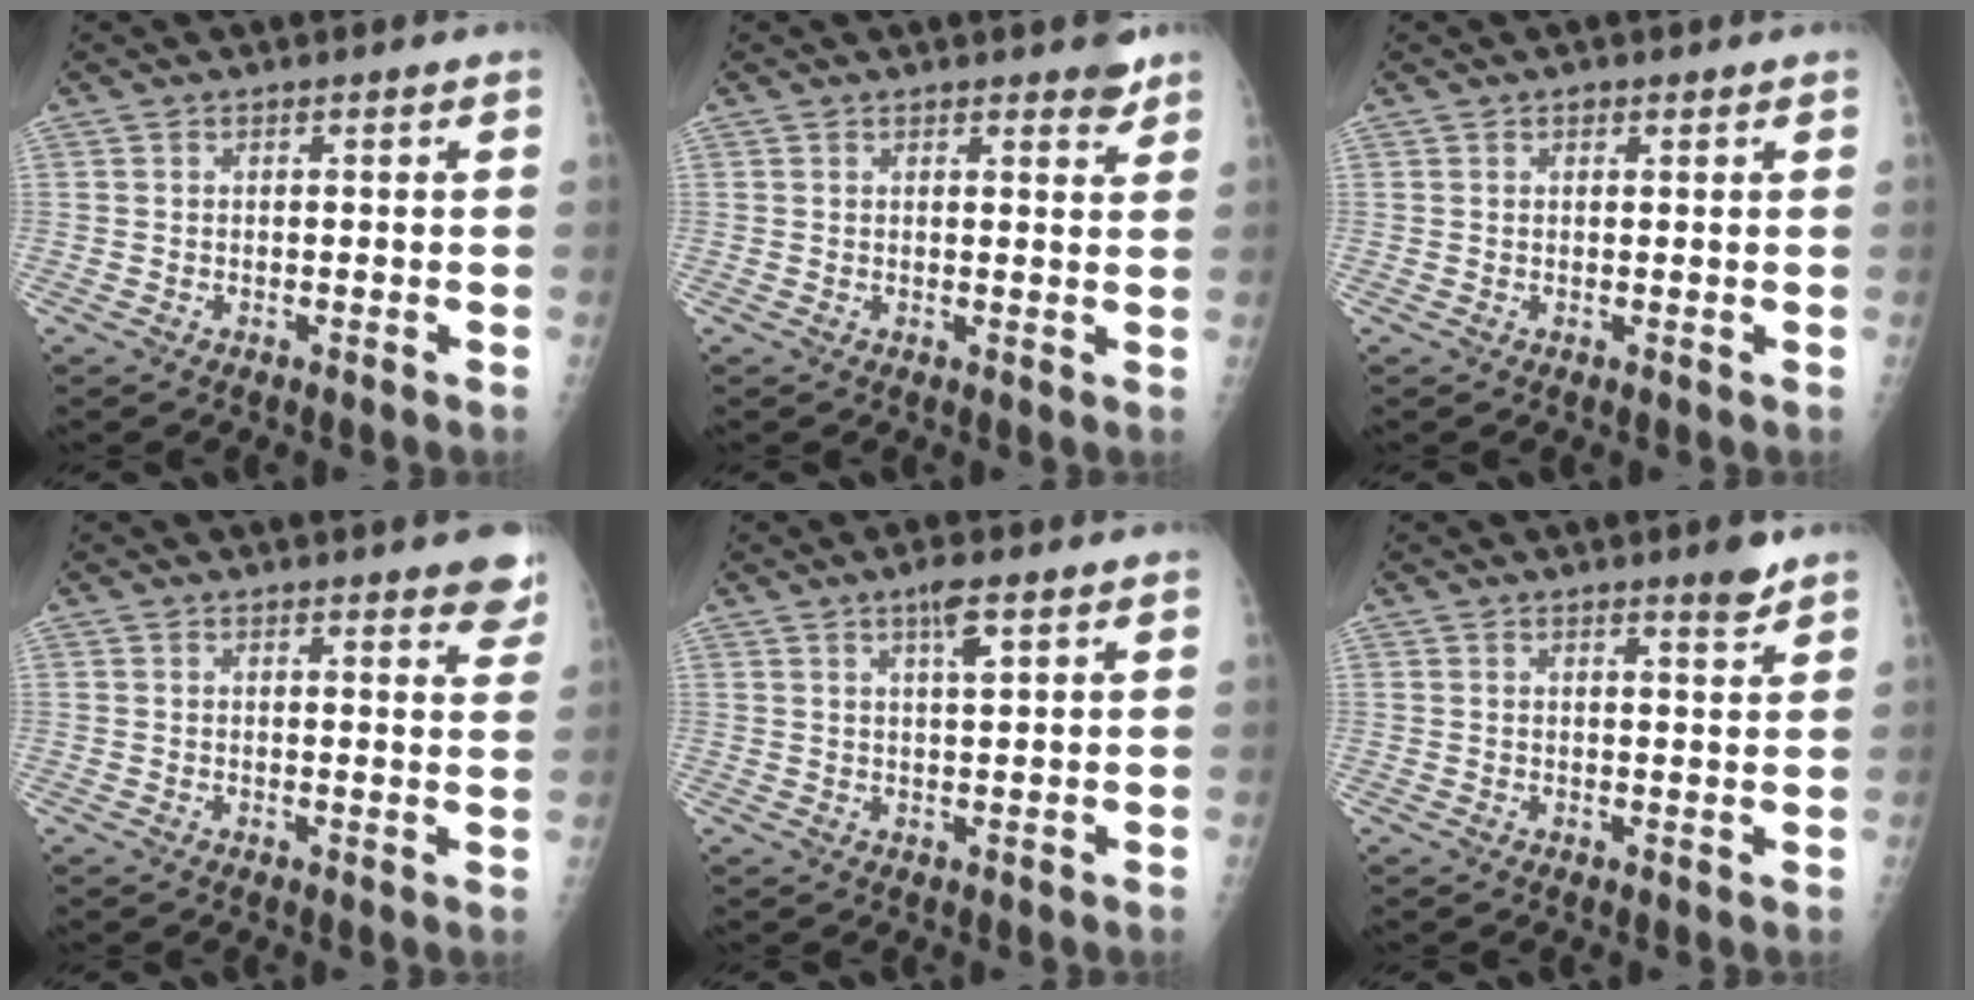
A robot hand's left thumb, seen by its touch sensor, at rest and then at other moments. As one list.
[{"total": 2.7, "force": [2.2, 0.8, 1.4], "torque": [-0.005, -0.014, 0.025]}, {"total": 0.8, "force": [0.5, 0.4, 0.4], "torque": [-0.001, -0.002, 0.005]}, {"total": 8.0, "force": [6.1, 1.8, 4.8], "torque": [-0.031, -0.025, 0.060]}, {"total": 3.9, "force": [2.2, 0.6, 3.2], "torque": [-0.054, -0.007, 0.038]}, {"total": 3.0, "force": [2.3, 0.1, 1.8], "torque": [-0.022, -0.020, 0.033]}]